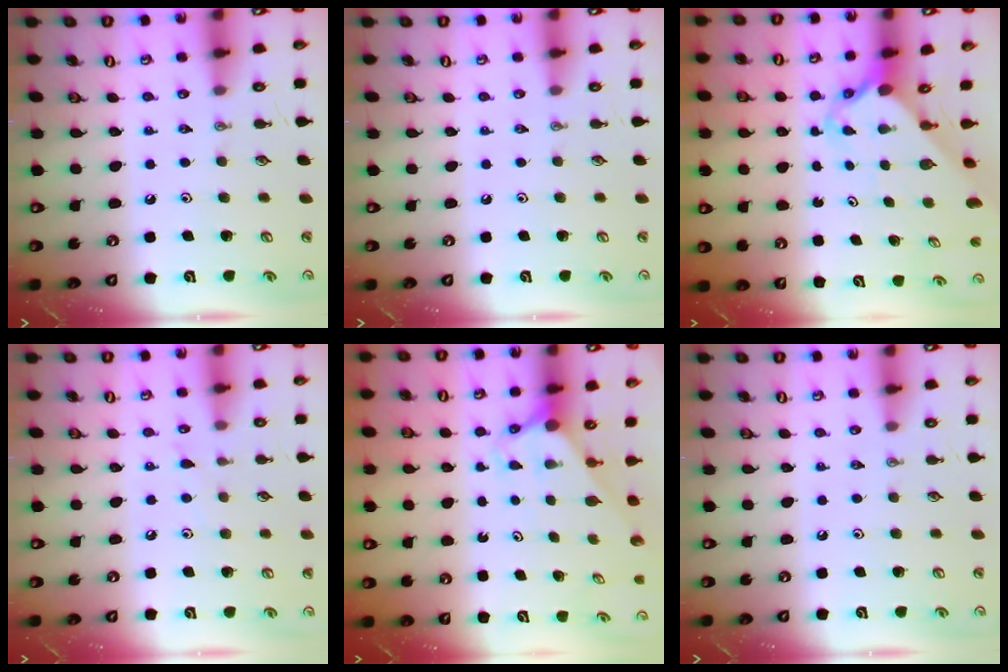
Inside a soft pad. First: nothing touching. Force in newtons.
{"total": 0.0}
{"total": 2.8, "press": 2.8, "slide": 0.3}
{"total": 4.6, "press": 4.6, "slide": 0.6}
{"total": 2.8, "press": 2.8, "slide": 0.0}
{"total": 0.0}